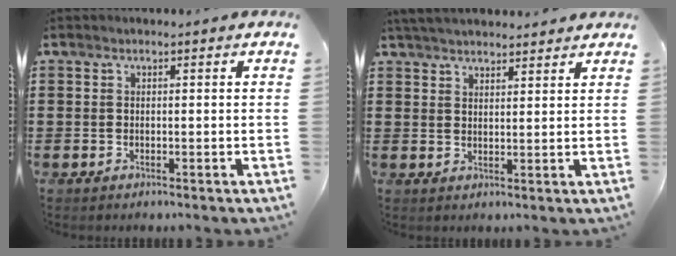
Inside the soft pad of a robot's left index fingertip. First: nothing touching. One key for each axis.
{"total": 3.6, "fx": 3.6, "fy": 0.2, "fz": 0.6, "tx": -0.022, "ty": -0.005, "tz": 0.068}